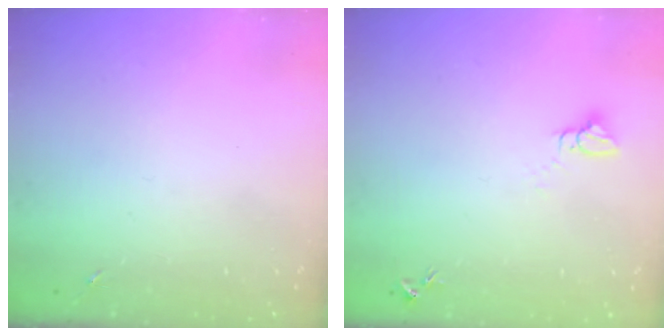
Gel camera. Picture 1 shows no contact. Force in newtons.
{"total": 2.8, "press": 2.8, "slide": 0.1}